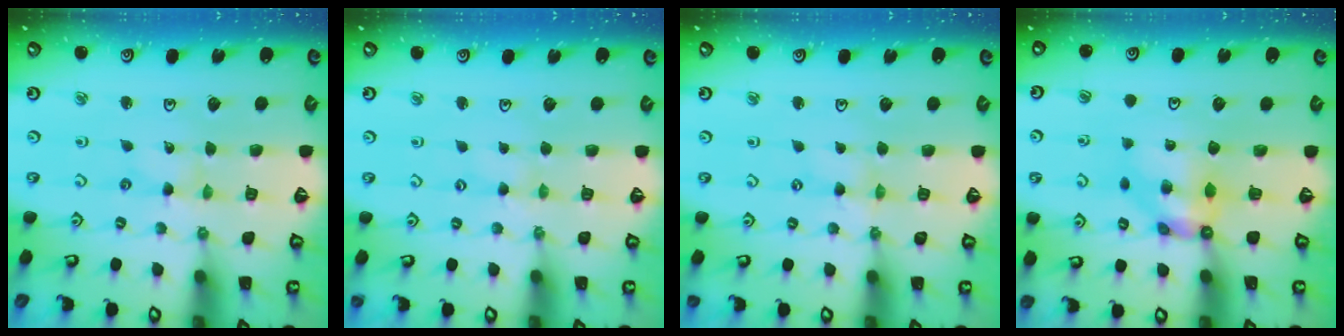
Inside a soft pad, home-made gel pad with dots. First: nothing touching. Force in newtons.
{"total": 0.6, "press": 0.5, "slide": 0.2}
{"total": 0.0}
{"total": 6.3, "press": 6.3, "slide": 0.5}